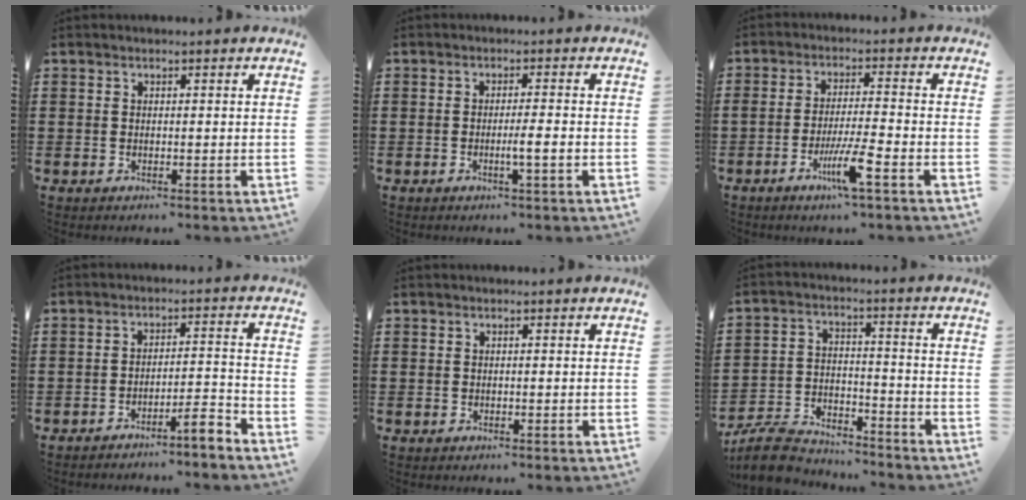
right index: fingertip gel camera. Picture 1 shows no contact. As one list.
[{"total": 2.7, "force": [-0.9, -0.2, 2.5], "torque": [-0.041, -0.006, -0.018]}, {"total": 6.7, "force": [-3.4, 0.2, 5.8], "torque": [-0.111, -0.013, -0.062]}, {"total": 4.8, "force": [-4.2, 0.1, 2.3], "torque": [-0.040, 0.000, -0.081]}, {"total": 0.0}, {"total": 7.3, "force": [-7.1, 1.5, 1.4], "torque": [-0.042, 0.014, -0.142]}]